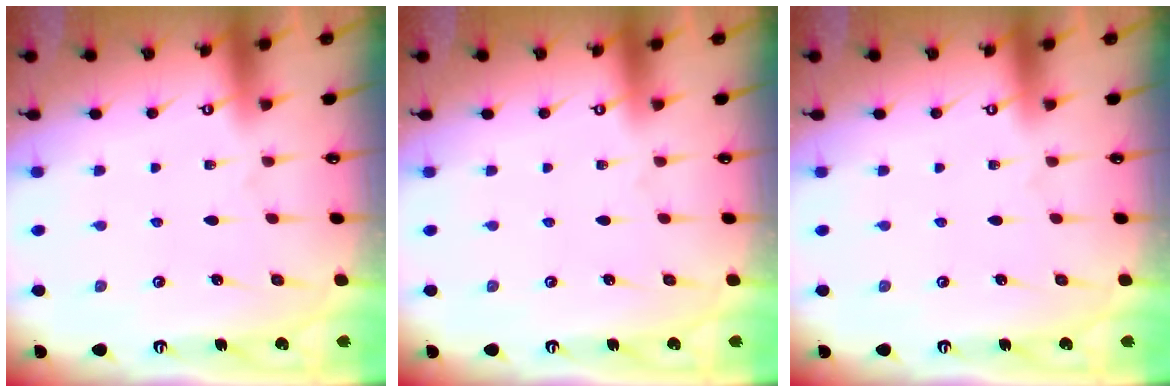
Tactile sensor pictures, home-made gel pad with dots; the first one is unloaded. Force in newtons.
{"total": 0.0}
{"total": 0.0}